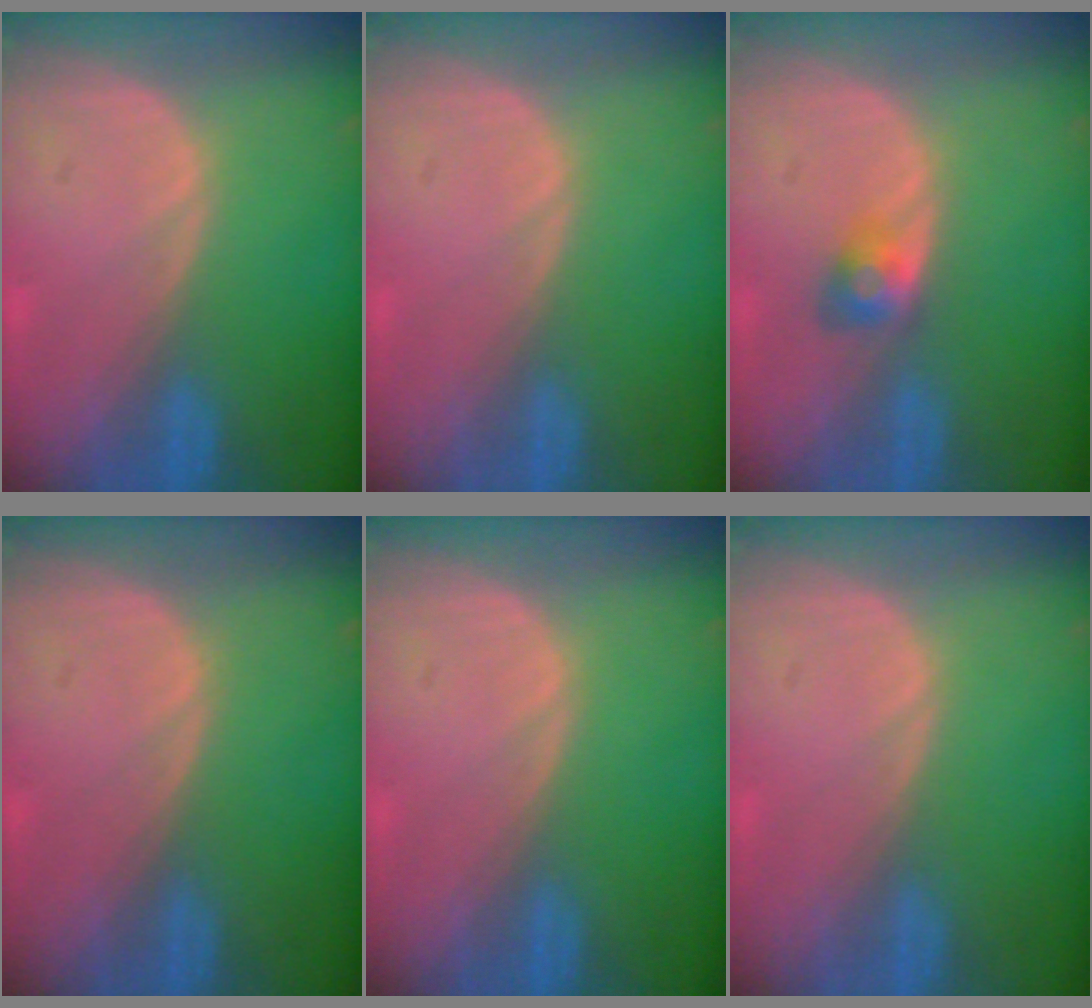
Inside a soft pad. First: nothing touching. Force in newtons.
{"total": 0.0}
{"total": 2.8, "press": 2.5, "slide": 1.2}
{"total": 0.0}
{"total": 0.0}
{"total": 0.0}